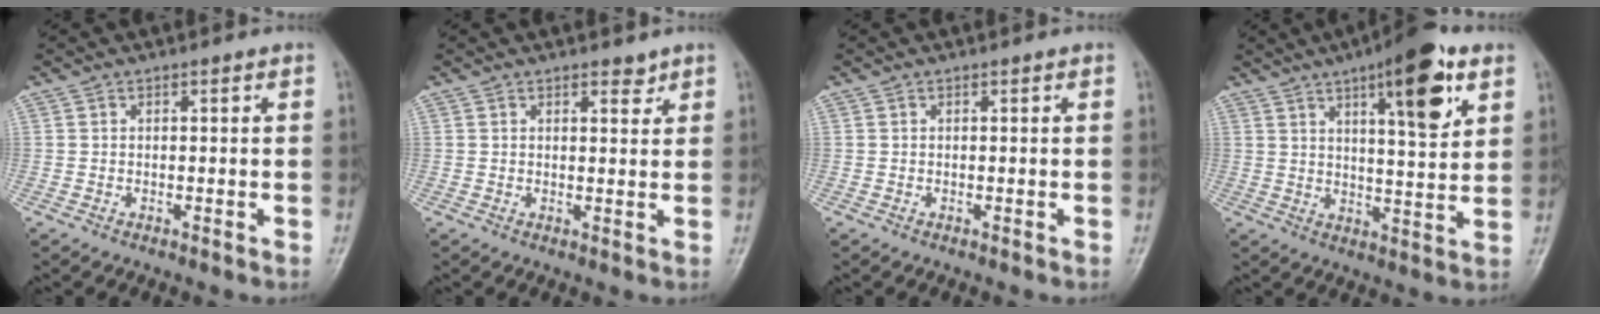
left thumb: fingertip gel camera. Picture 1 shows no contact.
{"total": 2.2, "force": [1.7, 1.0, 1.1], "torque": [-0.004, -0.010, 0.023]}
{"total": 0.0}
{"total": 14.3, "force": [7.0, 3.9, 11.8], "torque": [-0.150, -0.032, 0.099]}